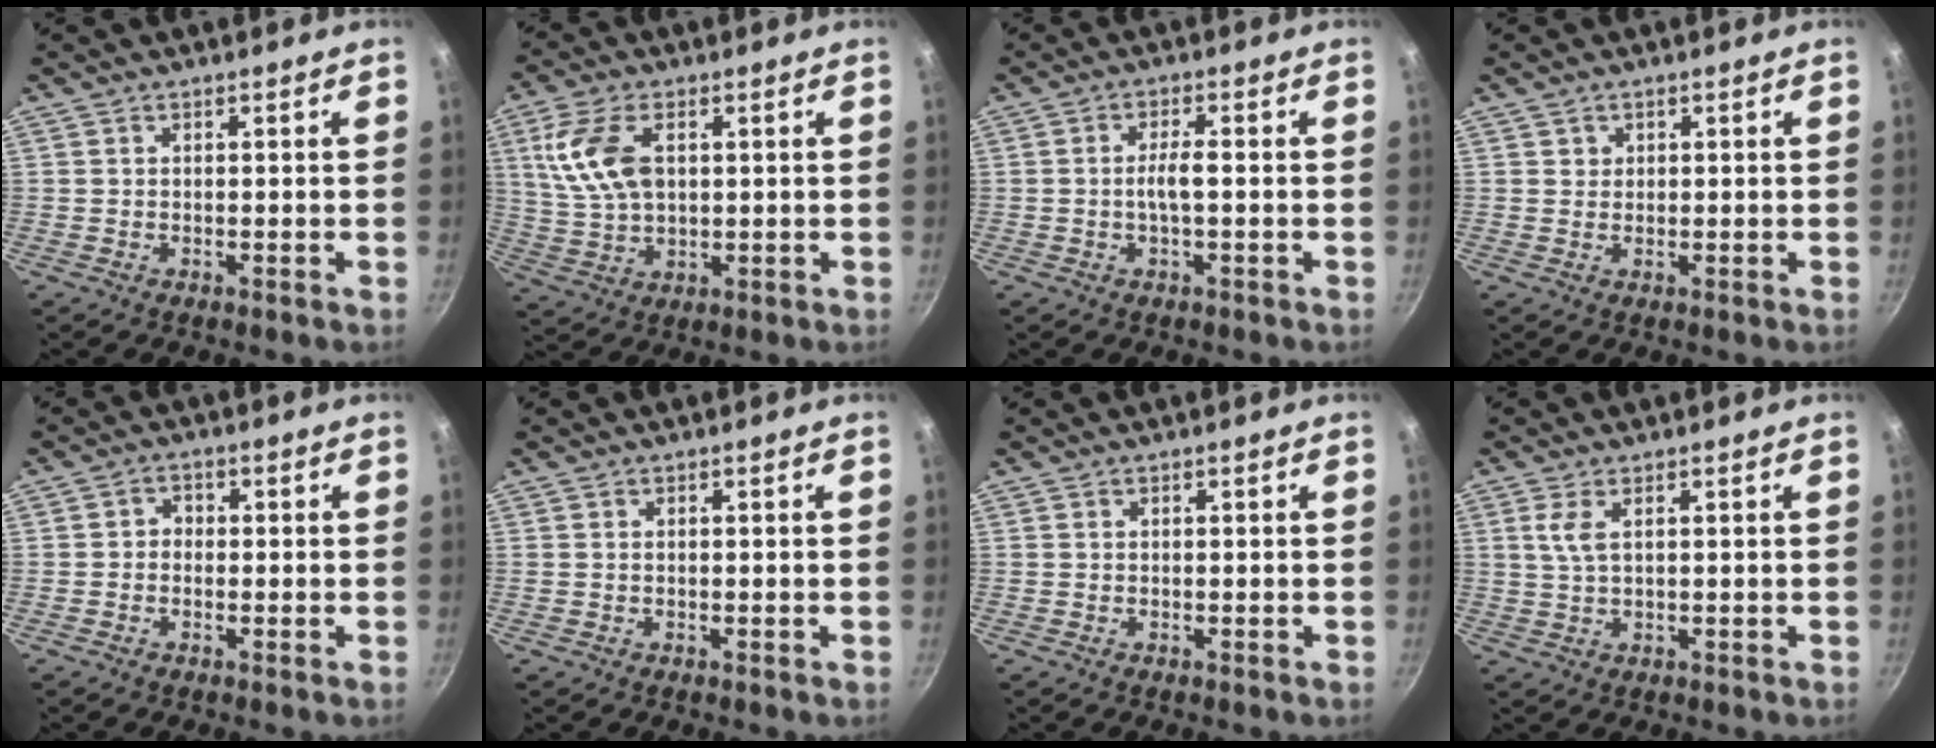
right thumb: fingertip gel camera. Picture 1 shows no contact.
{"total": 11.4, "force": [2.9, 6.6, 8.9], "torque": [-0.170, -0.003, 0.059]}
{"total": 3.5, "force": [-0.5, 0.8, 3.4], "torque": [-0.066, 0.013, -0.010]}
{"total": 1.3, "force": [0.5, 1.2, 0.1], "torque": [0.010, 0.004, 0.007]}
{"total": 2.1, "force": [-0.4, 1.9, 1.0], "torque": [-0.005, 0.010, -0.012]}
{"total": 0.0}
{"total": 0.0}
{"total": 3.3, "force": [1.1, 1.3, 2.8], "torque": [-0.061, -0.004, 0.024]}